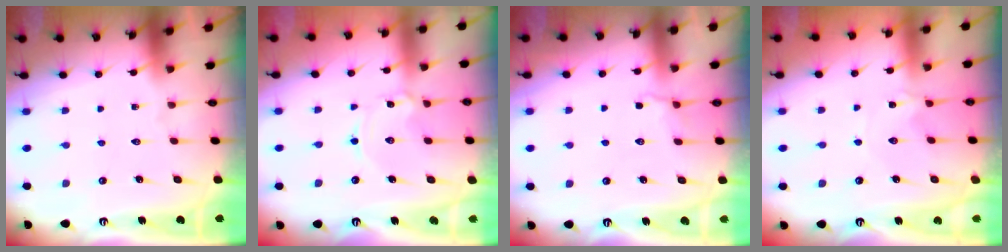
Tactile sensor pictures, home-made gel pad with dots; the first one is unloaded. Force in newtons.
{"total": 1.6, "press": 1.5, "slide": 0.1}
{"total": 3.6, "press": 3.1, "slide": 1.8}
{"total": 0.6, "press": 0.5, "slide": 0.3}